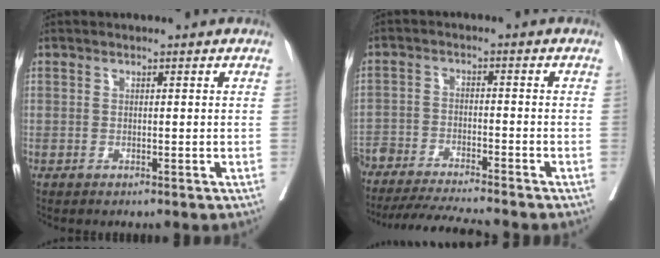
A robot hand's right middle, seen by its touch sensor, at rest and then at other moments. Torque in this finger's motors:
{"motor_torque": [1.09, -1.05, 0.20, 0.07]}